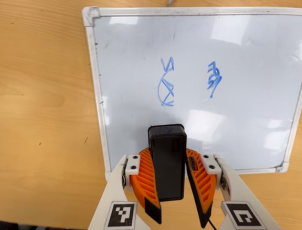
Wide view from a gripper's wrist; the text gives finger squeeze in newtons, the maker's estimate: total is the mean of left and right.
{"total": 10.1, "left": 9.8, "right": 10.4}